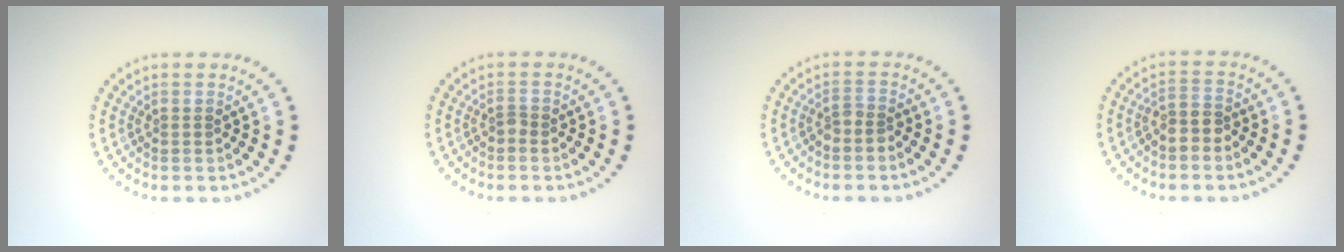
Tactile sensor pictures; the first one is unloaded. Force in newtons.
{"total": 0.8, "press": 0.6, "slide": 0.5}
{"total": 1.5, "press": 1.1, "slide": 1.0}
{"total": 2.2, "press": 1.9, "slide": 1.2}